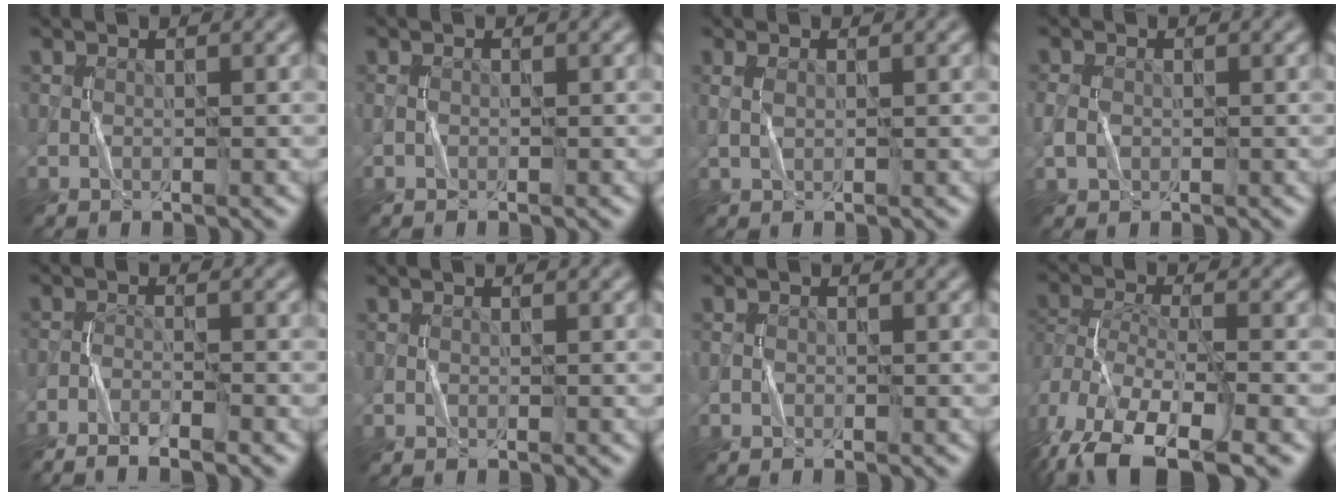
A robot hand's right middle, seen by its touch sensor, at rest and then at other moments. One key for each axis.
{"total": 0.7, "fx": -0.3, "fy": 0.3, "fz": 0.5, "tx": -0.014, "ty": 0.003, "tz": -0.006}
{"total": 1.2, "fx": 0.4, "fy": 0.6, "fz": 1.0, "tx": -0.028, "ty": 0.001, "tz": 0.011}
{"total": 2.0, "fx": -0.3, "fy": 1.6, "fz": 1.1, "tx": -0.028, "ty": 0.000, "tz": -0.007}
{"total": 4.7, "fx": -3.9, "fy": 0.7, "fz": 2.5, "tx": -0.059, "ty": -0.013, "tz": -0.073}
{"total": 0.0}
{"total": 0.6, "fx": -0.2, "fy": 0.4, "fz": 0.4, "tx": -0.008, "ty": 0.001, "tz": -0.004}
{"total": 14.1, "fx": -9.5, "fy": 7.0, "fz": 7.9, "tx": -0.177, "ty": -0.036, "tz": -0.123}